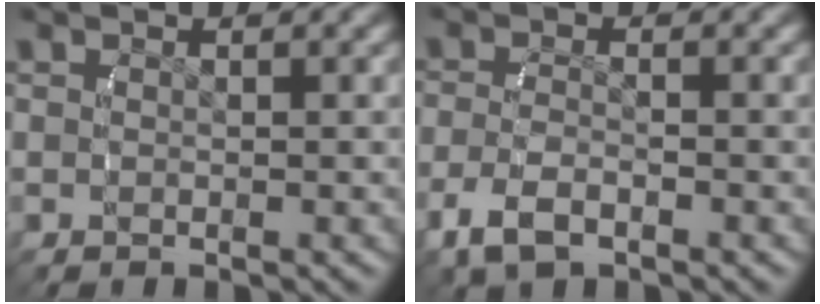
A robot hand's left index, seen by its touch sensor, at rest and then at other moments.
{"total": 3.2, "force": [-1.4, 1.8, 2.2], "torque": [-0.059, -0.011, -0.016]}